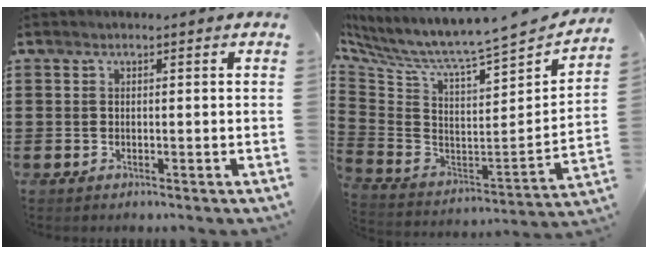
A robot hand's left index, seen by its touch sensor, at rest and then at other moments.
{"total": 5.3, "force": [4.3, 0.1, 3.0], "torque": [-0.082, -0.059, 0.057]}